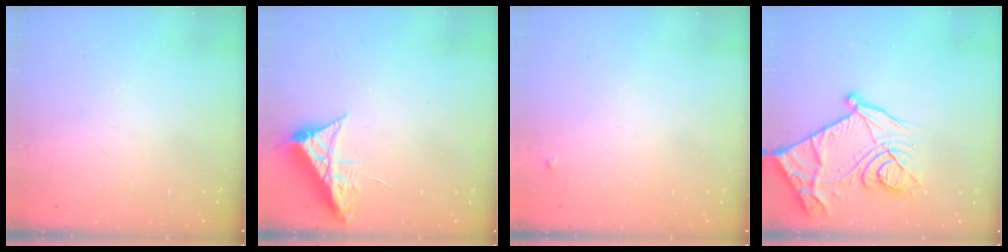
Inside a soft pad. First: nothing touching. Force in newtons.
{"total": 7.1, "press": 7.1, "slide": 0.8}
{"total": 2.4, "press": 2.4, "slide": 0.4}
{"total": 22.3, "press": 22.3, "slide": 0.4}